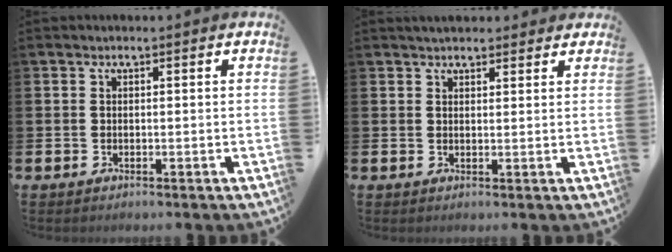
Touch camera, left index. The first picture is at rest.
{"total": 2.7, "force": [2.6, 0.9, 0.2], "torque": [0.002, -0.007, 0.045]}